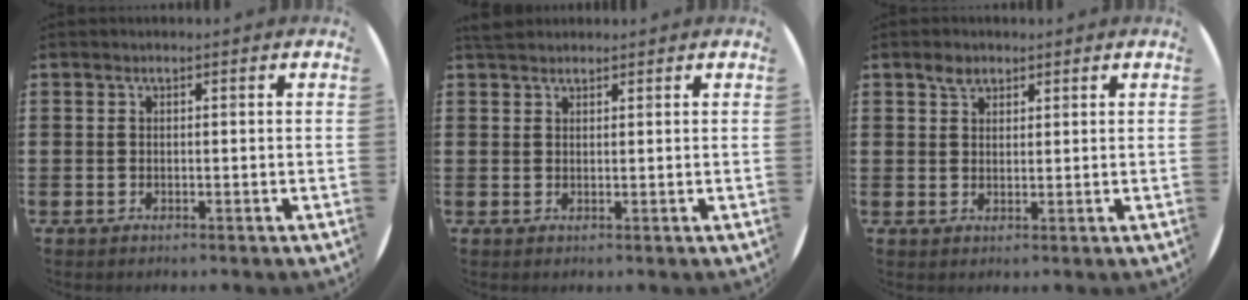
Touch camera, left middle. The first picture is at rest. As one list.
[{"total": 1.6, "force": [1.5, 0.5, 0.3], "torque": [-0.009, 0.006, 0.029]}, {"total": 2.2, "force": [1.7, 1.3, 0.6], "torque": [-0.005, 0.001, 0.030]}]